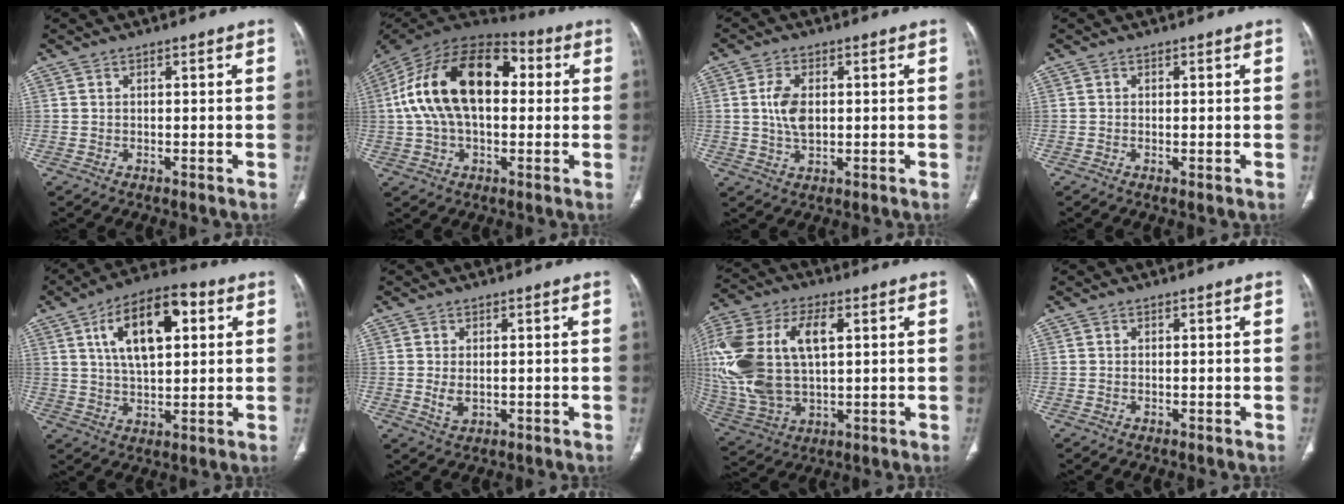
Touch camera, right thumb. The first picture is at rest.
{"total": 22.4, "force": [3.0, 13.1, 18.0], "torque": [-0.317, 0.040, 0.041]}
{"total": 6.1, "force": [0.6, 3.5, 4.9], "torque": [-0.098, -0.003, 0.012]}
{"total": 0.6, "force": [-0.1, 0.2, 0.6], "torque": [-0.016, -0.004, -0.003]}
{"total": 15.4, "force": [5.0, 7.2, 12.7], "torque": [-0.198, 0.004, 0.079]}
{"total": 2.8, "force": [0.0, 1.8, 2.2], "torque": [-0.042, -0.007, 0.006]}
{"total": 24.5, "force": [4.1, 13.6, 19.9], "torque": [-0.457, 0.005, 0.079]}
{"total": 0.0}